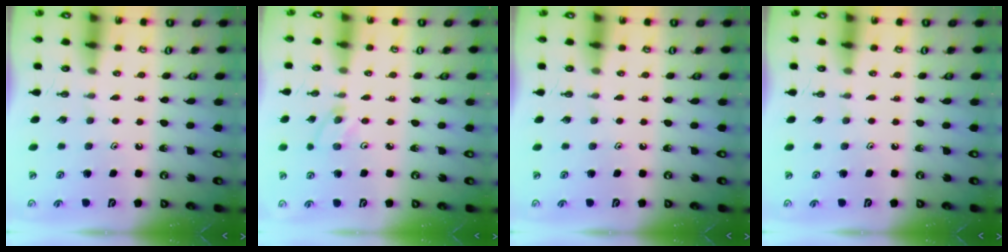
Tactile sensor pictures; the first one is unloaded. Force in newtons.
{"total": 3.3, "press": 3.3, "slide": 0.4}
{"total": 0.0}
{"total": 0.0}